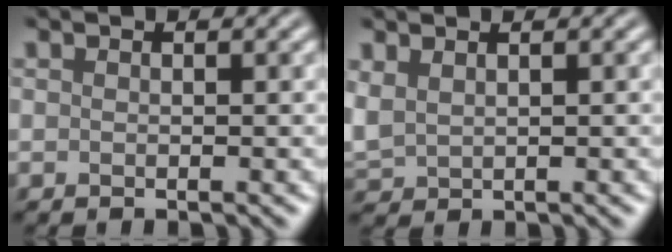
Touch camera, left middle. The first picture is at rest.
{"total": 2.0, "force": [1.1, 1.2, 1.1], "torque": [-0.037, 0.003, 0.030]}